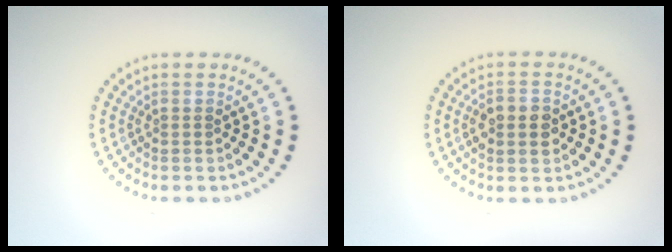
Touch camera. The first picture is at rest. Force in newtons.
{"total": 3.0, "press": 3.0, "slide": 0.1}